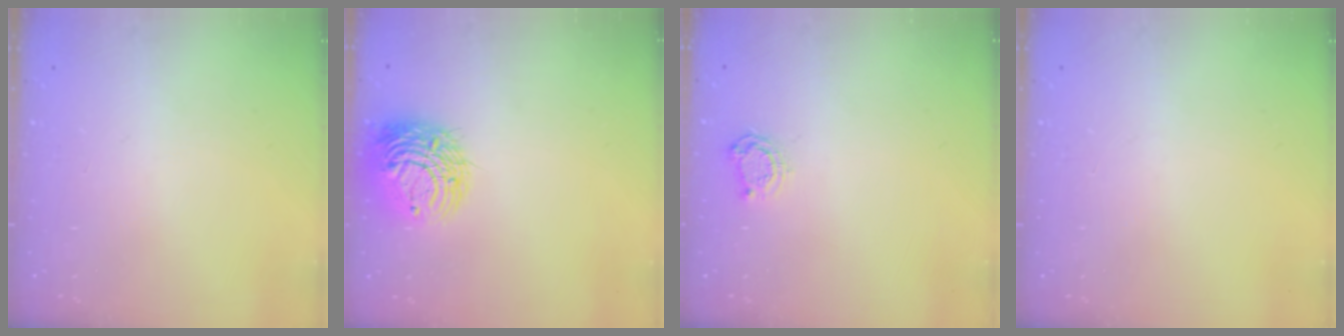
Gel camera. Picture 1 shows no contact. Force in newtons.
{"total": 13.0, "press": 12.9, "slide": 1.6}
{"total": 5.3, "press": 5.2, "slide": 0.7}
{"total": 0.0}